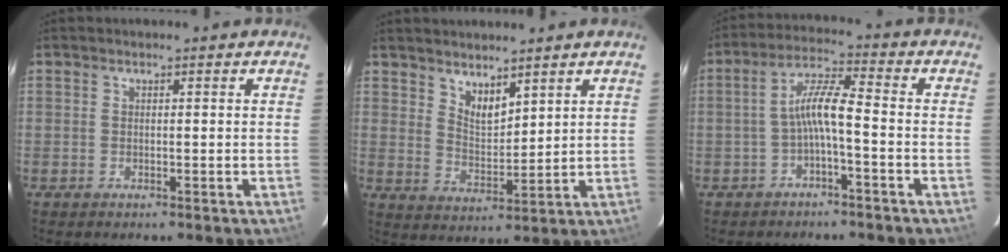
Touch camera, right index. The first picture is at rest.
{"total": 5.5, "force": [4.4, 2.2, 2.5], "torque": [-0.038, -0.006, 0.084]}
{"total": 5.9, "force": [-2.2, 0.6, 5.5], "torque": [-0.121, 0.017, -0.040]}